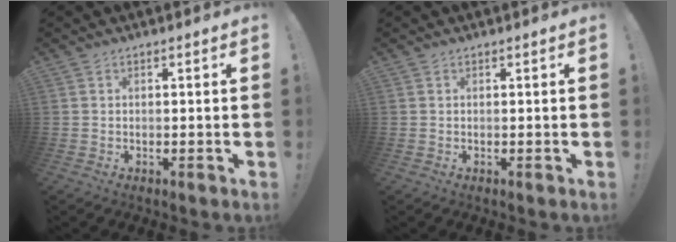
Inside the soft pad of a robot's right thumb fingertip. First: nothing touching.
{"total": 0.0}